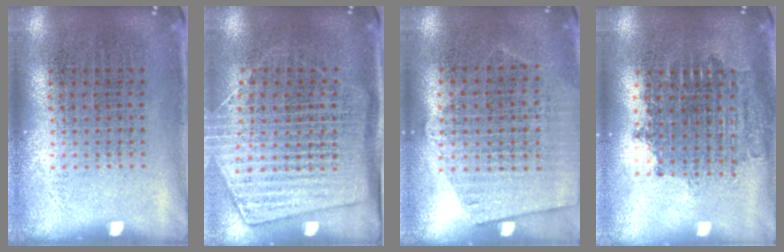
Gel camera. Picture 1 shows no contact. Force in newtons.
{"total": 1.8, "press": 1.5, "slide": 1.1}
{"total": 1.1, "press": 1.0, "slide": 0.5}
{"total": 1.7, "press": 1.4, "slide": 1.0}